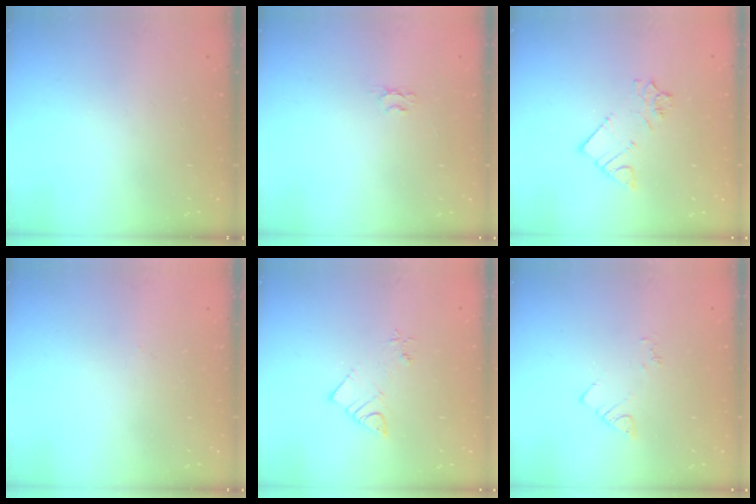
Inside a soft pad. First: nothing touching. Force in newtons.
{"total": 2.0, "press": 2.0, "slide": 0.3}
{"total": 5.1, "press": 5.1, "slide": 0.3}
{"total": 0.0}
{"total": 6.4, "press": 6.4, "slide": 0.5}
{"total": 2.9, "press": 2.8, "slide": 0.4}